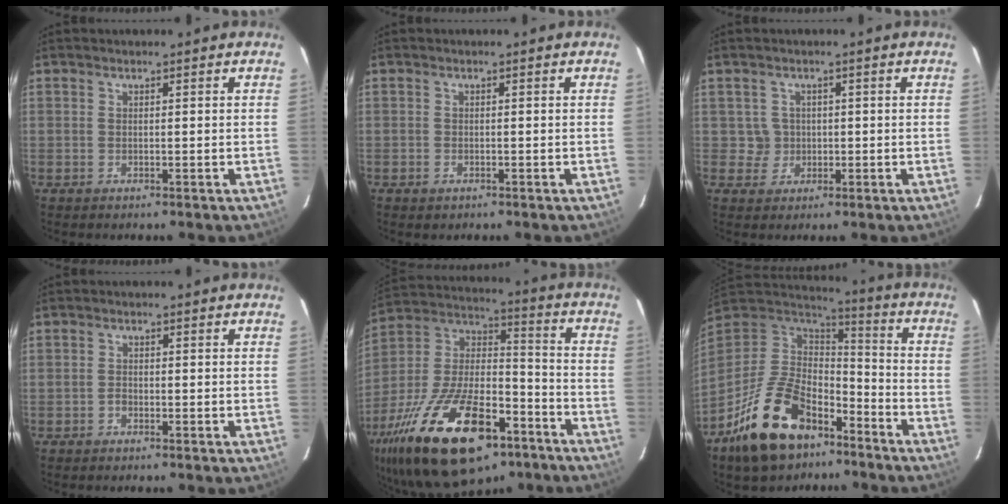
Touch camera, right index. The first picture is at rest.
{"total": 1.1, "force": [-0.6, 0.8, 0.3], "torque": [-0.006, -0.002, -0.006]}
{"total": 3.0, "force": [0.1, 3.0, -0.1], "torque": [0.005, 0.012, 0.006]}
{"total": 0.9, "force": [-0.6, 0.6, 0.3], "torque": [-0.004, 0.002, -0.011]}
{"total": 31.9, "force": [-17.9, 14.3, 22.2], "torque": [-0.434, -0.013, -0.284]}
{"total": 21.2, "force": [-12.7, 11.5, 12.3], "torque": [-0.260, 0.000, -0.205]}